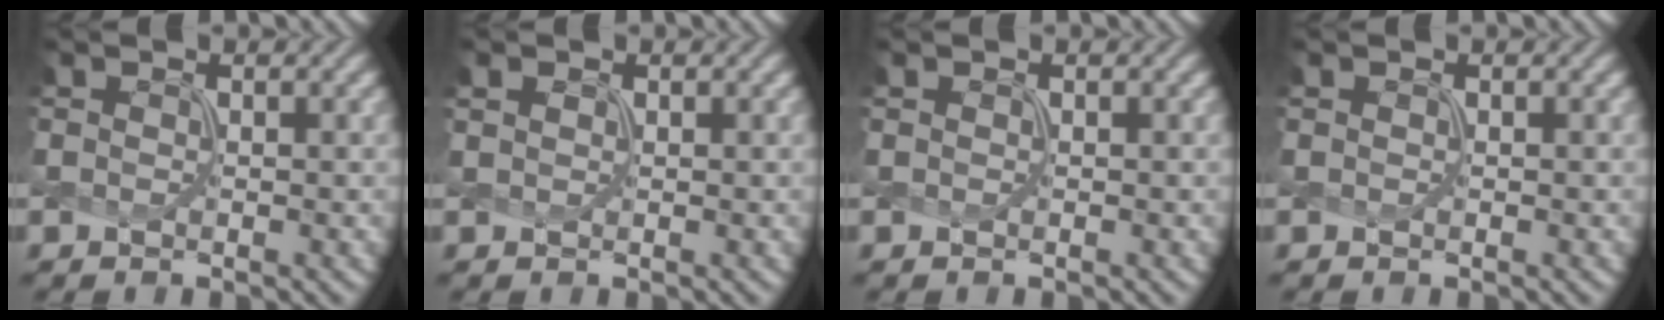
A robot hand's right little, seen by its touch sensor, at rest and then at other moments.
{"total": 0.6, "force": [0.4, 0.3, 0.2], "torque": [-0.007, 0.001, 0.011]}
{"total": 0.0}
{"total": 0.0}